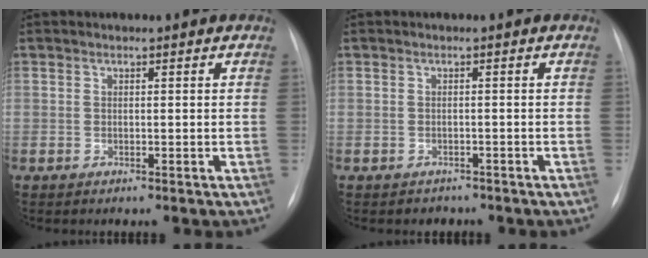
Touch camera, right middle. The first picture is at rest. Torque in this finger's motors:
{"motor_torque": [0.12, -0.40, -0.01, 0.00]}